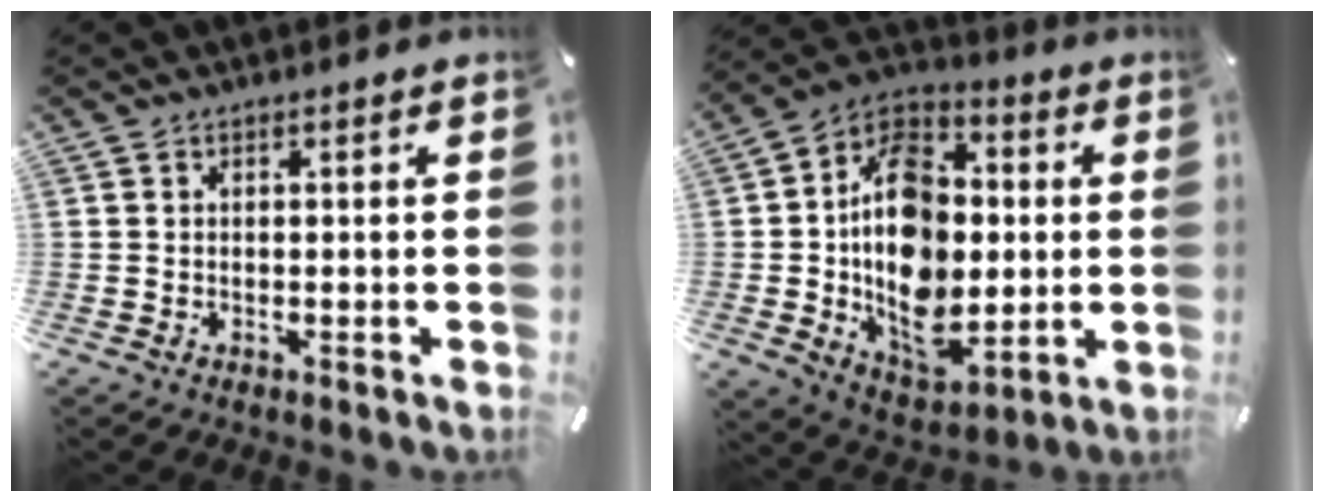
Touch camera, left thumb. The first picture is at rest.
{"total": 20.6, "force": [-1.2, 15.3, 13.8], "torque": [-0.232, -0.004, -0.019]}